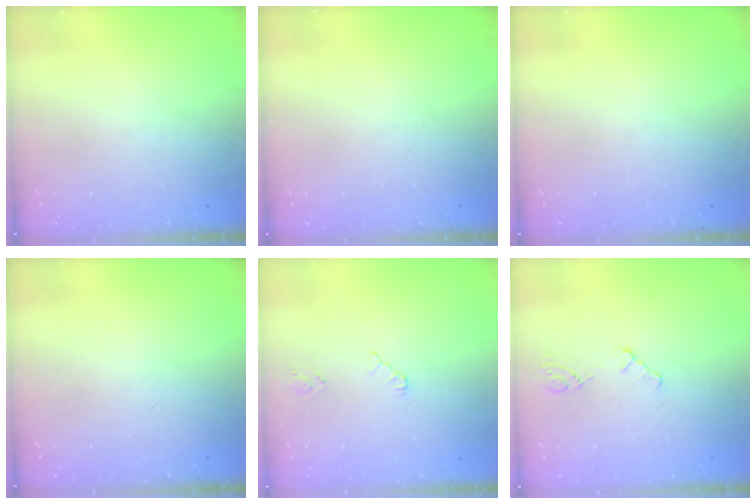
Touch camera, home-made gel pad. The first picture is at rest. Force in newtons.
{"total": 0.0}
{"total": 0.0}
{"total": 0.0}
{"total": 3.7, "press": 3.7, "slide": 0.4}
{"total": 1.3, "press": 1.3, "slide": 0.3}